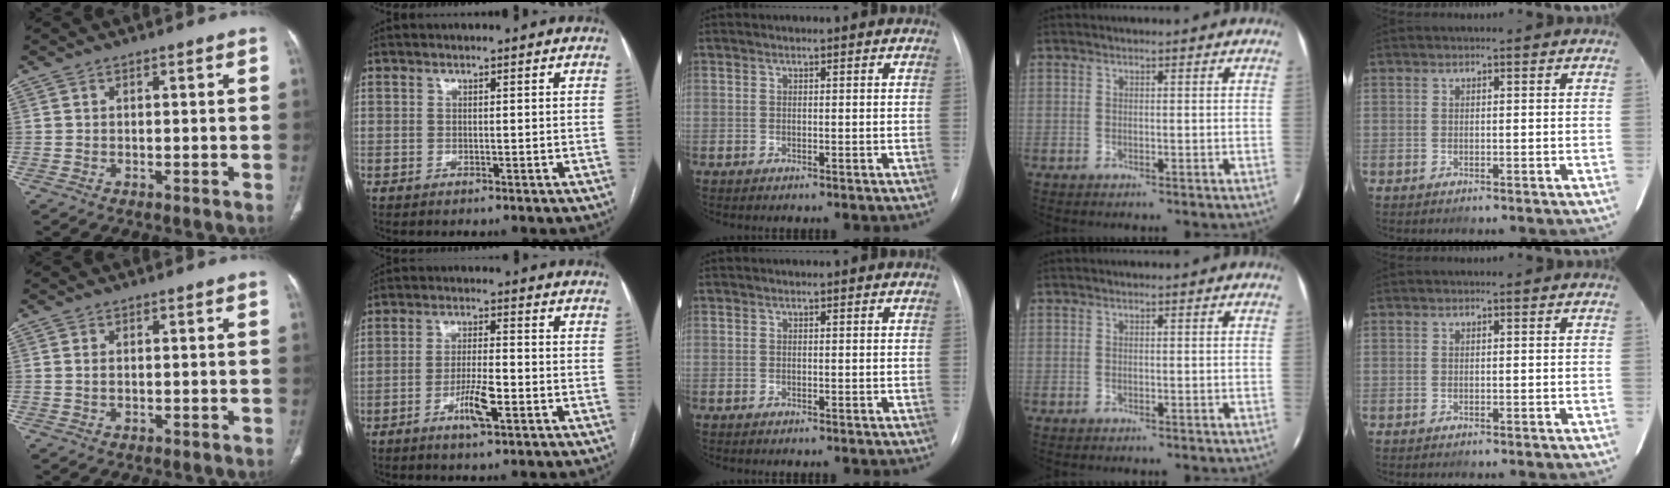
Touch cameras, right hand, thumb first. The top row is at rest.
{"thumb": {"total": 0.8, "force": [0.1, 0.4, 0.7], "torque": [-0.021, 0.000, 0.006]}, "index": {"total": 5.8, "force": [-2.4, 0.9, 5.2], "torque": [-0.098, -0.004, -0.043]}}